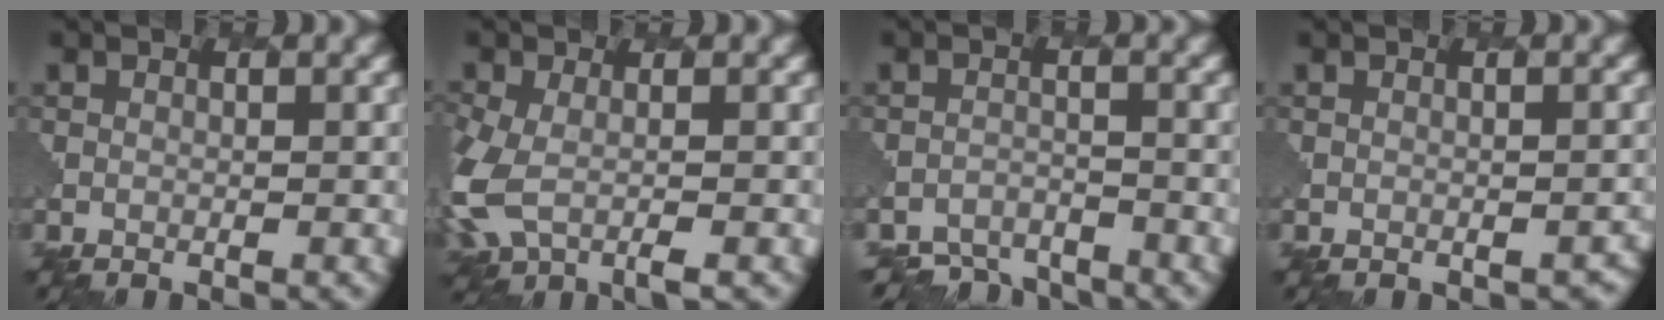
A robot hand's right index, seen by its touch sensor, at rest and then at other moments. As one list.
[{"total": 5.6, "force": [-1.3, 3.3, 4.4], "torque": [-0.121, -0.018, -0.029]}, {"total": 4.0, "force": [-3.9, 0.9, -0.2], "torque": [0.006, -0.004, -0.064]}, {"total": 1.6, "force": [-1.2, 0.9, 0.5], "torque": [0.002, -0.004, -0.006]}]